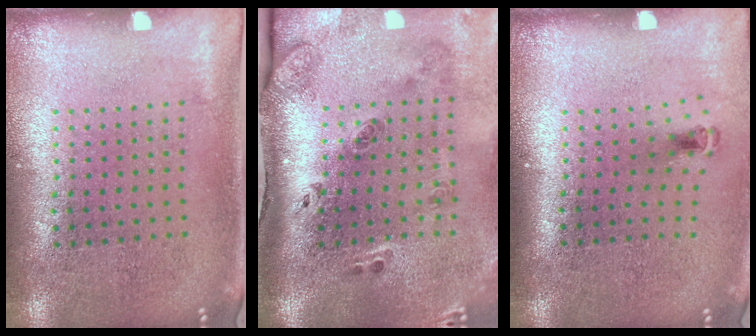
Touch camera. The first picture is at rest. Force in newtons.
{"total": 3.2, "press": 1.9, "slide": 2.6}
{"total": 0.6, "press": 0.3, "slide": 0.5}